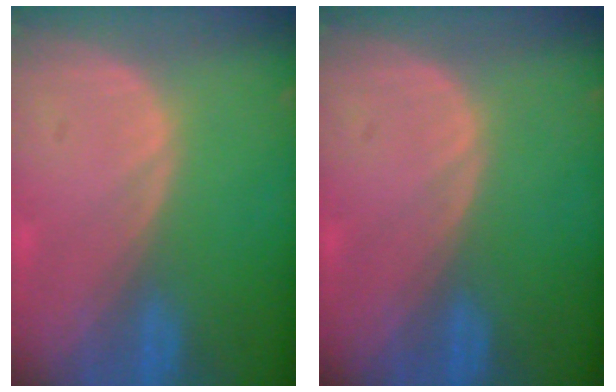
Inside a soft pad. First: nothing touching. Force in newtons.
{"total": 0.0}